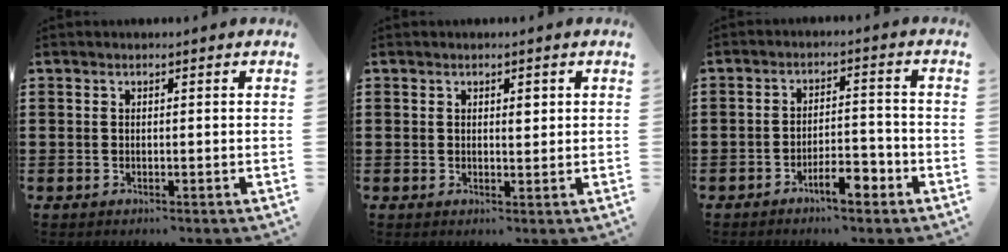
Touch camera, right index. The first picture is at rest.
{"total": 1.6, "force": [0.7, 0.9, 1.1], "torque": [-0.006, 0.001, 0.008]}
{"total": 5.8, "force": [-3.7, 1.9, 4.1], "torque": [-0.071, 0.009, -0.069]}